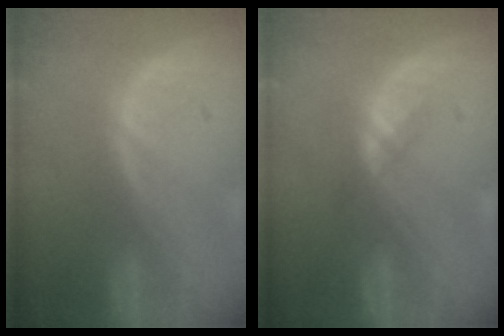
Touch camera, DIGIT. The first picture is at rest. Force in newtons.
{"total": 1.3, "press": 1.3, "slide": 0.2}